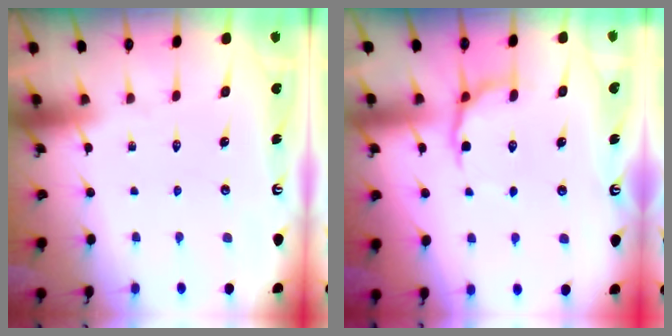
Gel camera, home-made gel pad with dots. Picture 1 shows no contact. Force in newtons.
{"total": 7.9, "press": 7.6, "slide": 2.2}